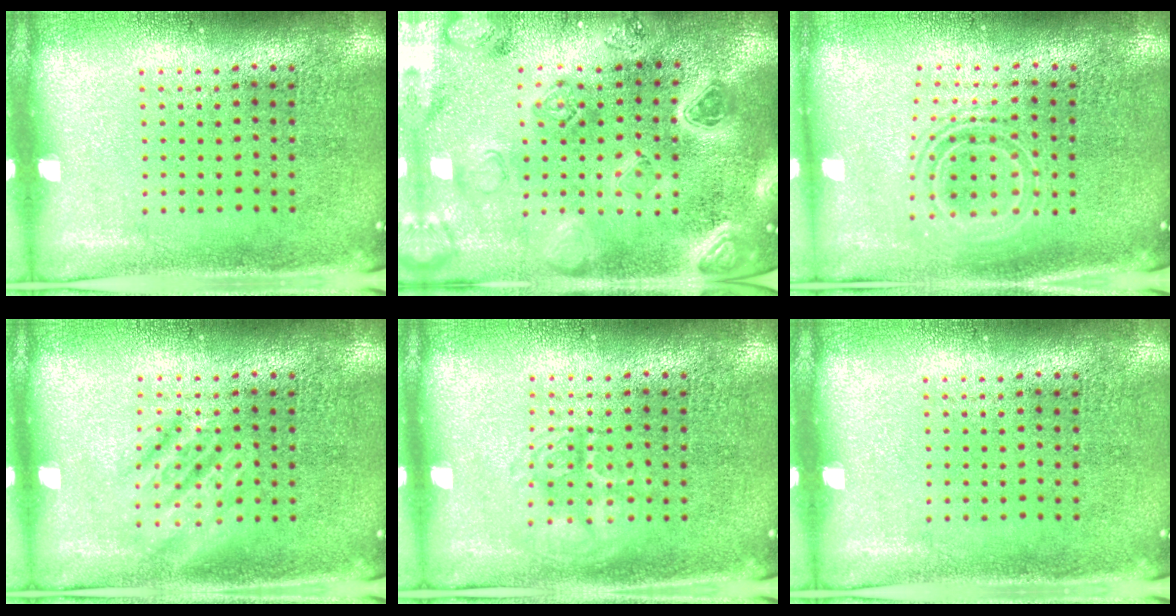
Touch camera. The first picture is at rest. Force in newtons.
{"total": 2.7, "press": 2.6, "slide": 0.4}
{"total": 1.7, "press": 1.2, "slide": 1.1}
{"total": 2.0, "press": 2.0, "slide": 0.3}
{"total": 1.9, "press": 1.9, "slide": 0.3}
{"total": 0.0}